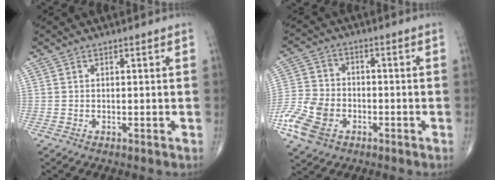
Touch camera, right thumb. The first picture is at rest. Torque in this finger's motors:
{"motor_torque": [2.76, 2.25, 0.57, -0.88, 0.11]}